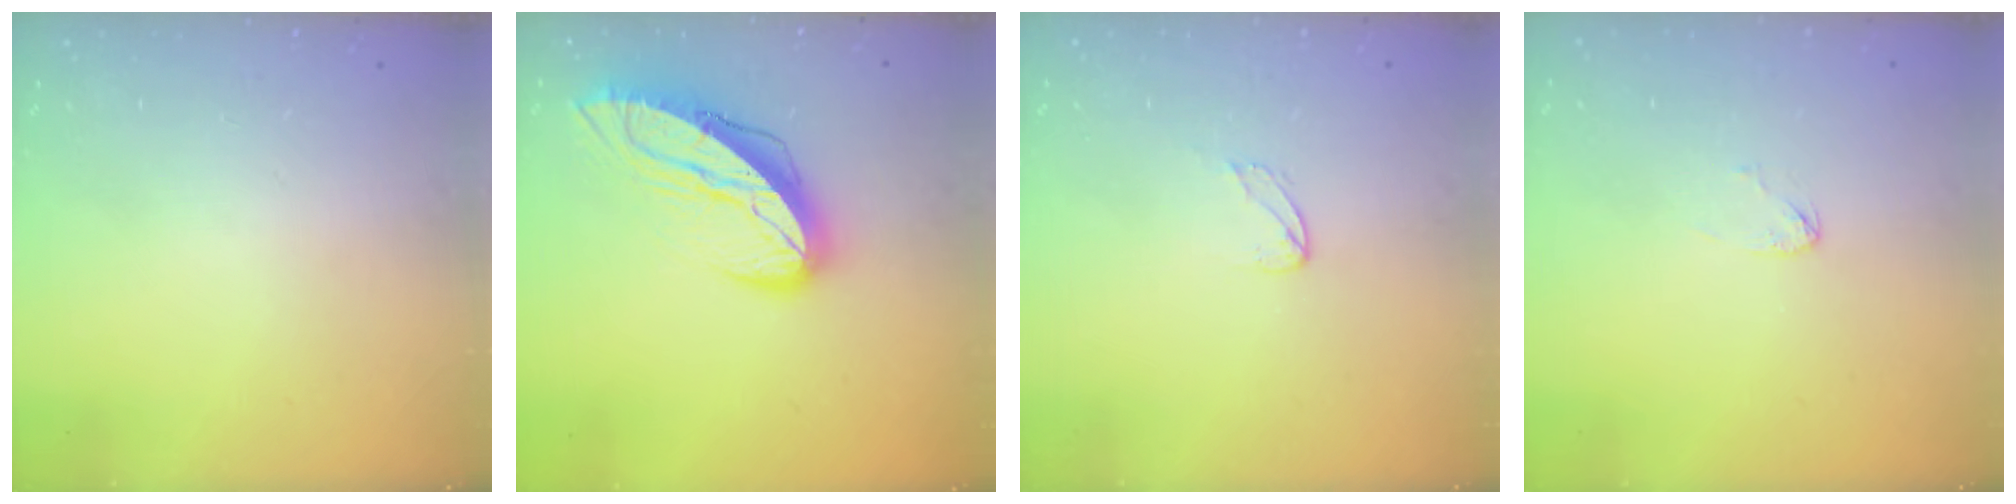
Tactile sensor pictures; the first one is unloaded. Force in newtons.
{"total": 12.4, "press": 12.3, "slide": 1.3}
{"total": 2.4, "press": 2.4, "slide": 0.1}
{"total": 3.0, "press": 3.0, "slide": 0.2}